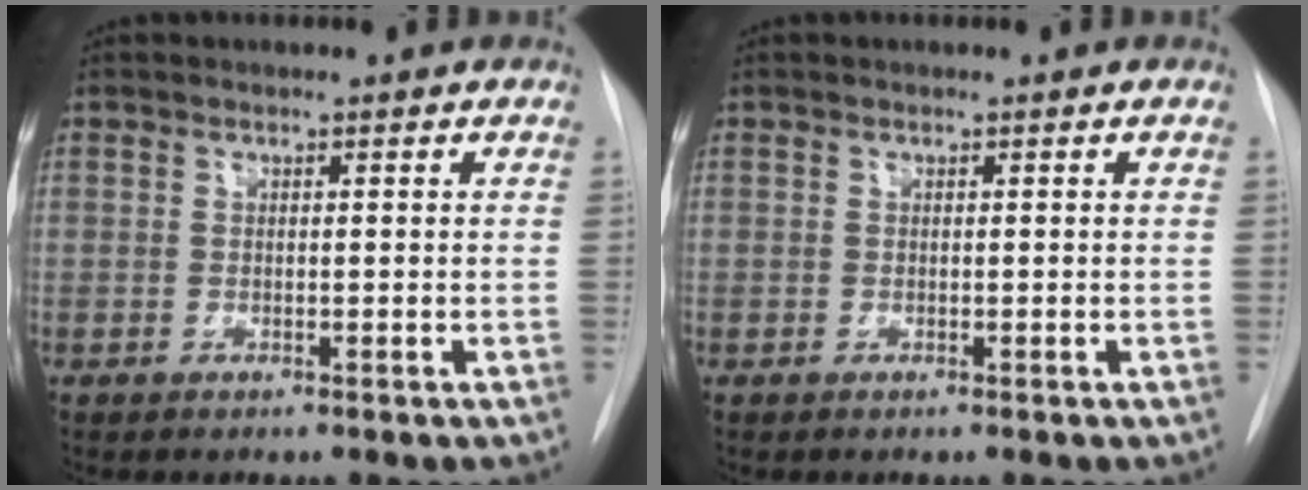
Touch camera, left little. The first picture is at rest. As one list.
[{"total": 0.0}]